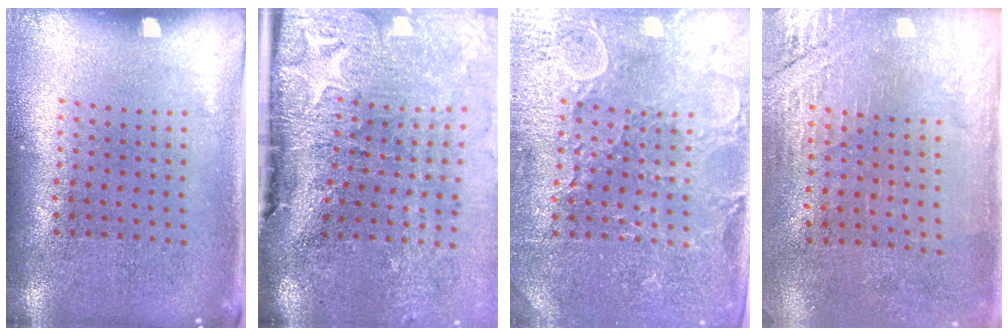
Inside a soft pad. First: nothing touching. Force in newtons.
{"total": 5.0, "press": 3.9, "slide": 3.1}
{"total": 3.4, "press": 3.4, "slide": 0.7}
{"total": 2.7, "press": 2.4, "slide": 1.2}